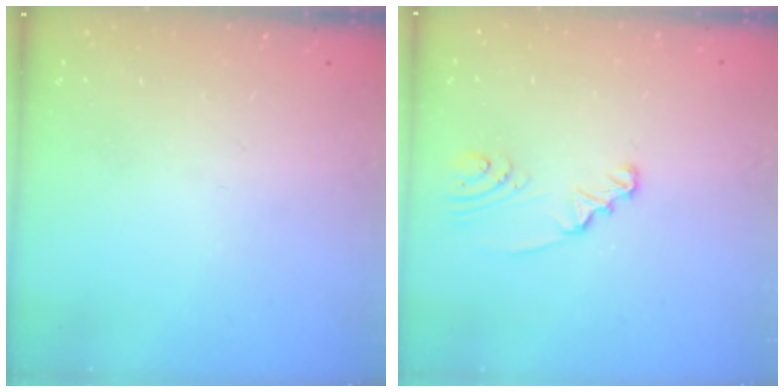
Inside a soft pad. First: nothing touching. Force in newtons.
{"total": 2.3, "press": 2.3, "slide": 0.3}